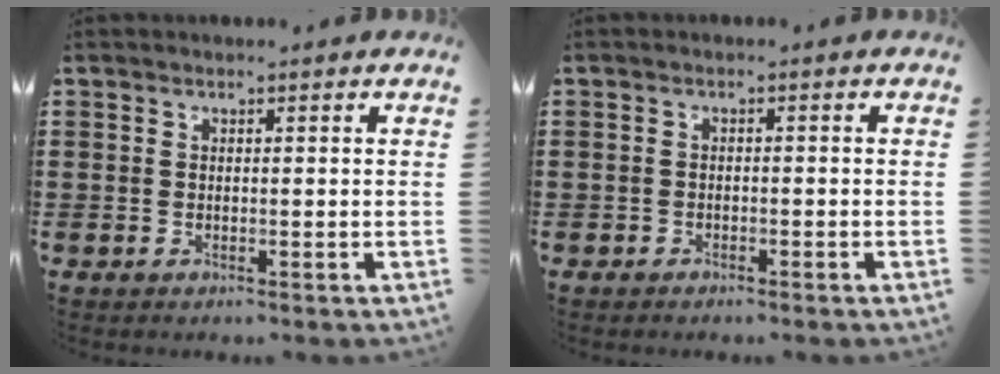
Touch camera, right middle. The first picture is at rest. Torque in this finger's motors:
{"motor_torque": [0.54, 0.60, -0.04, -0.01]}